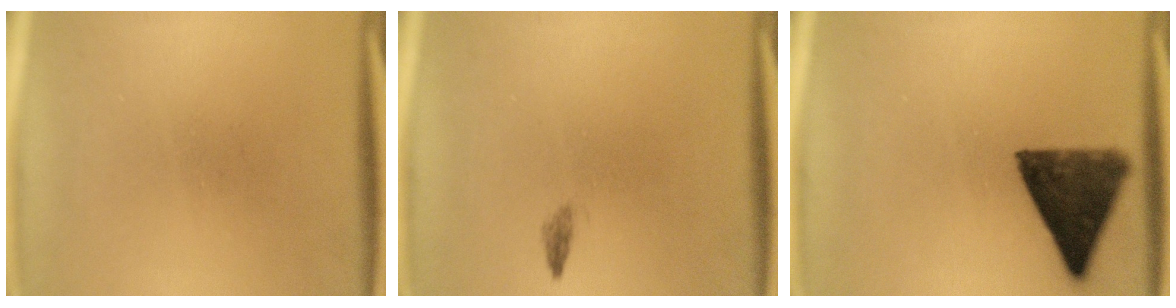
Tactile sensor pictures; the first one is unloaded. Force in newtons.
{"total": 0.8}
{"total": 11.7}